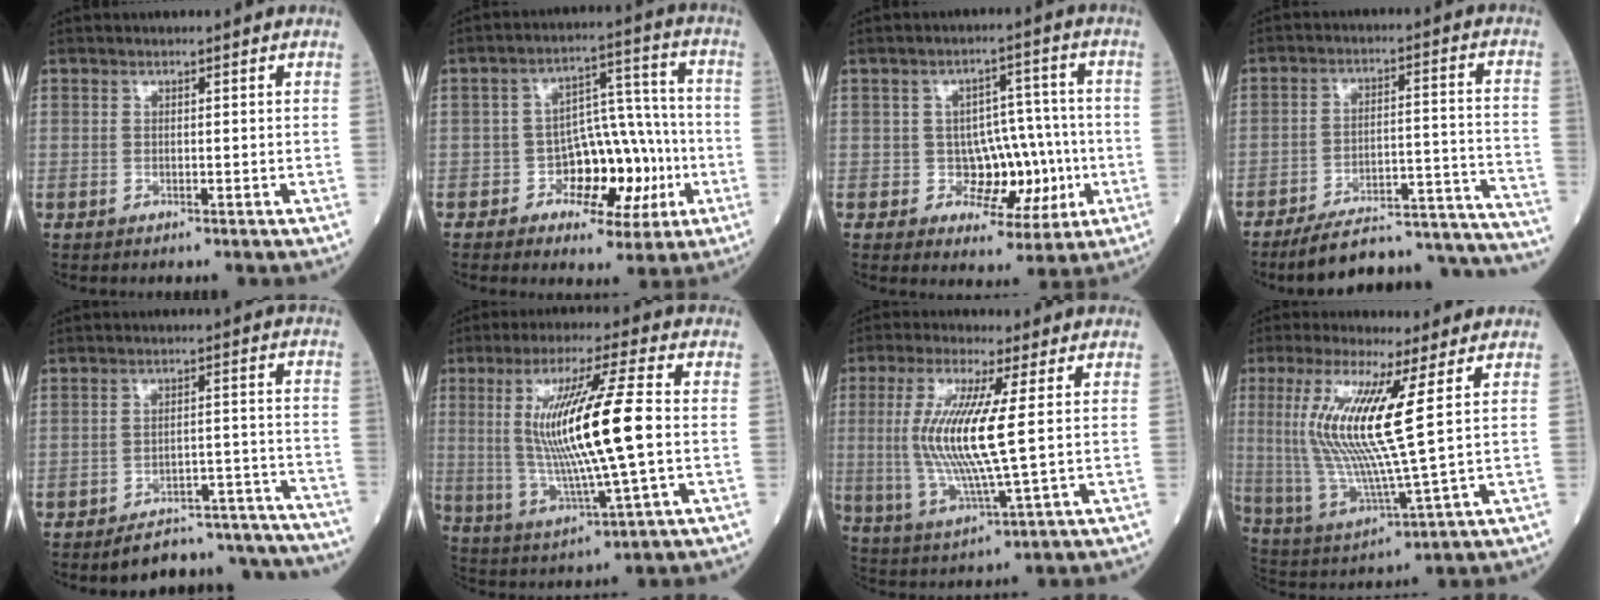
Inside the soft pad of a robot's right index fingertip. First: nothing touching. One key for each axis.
{"total": 10.3, "fx": -2.8, "fy": 6.4, "fz": 7.6, "tx": -0.100, "ty": 0.033, "tz": -0.032}
{"total": 7.8, "fx": -1.2, "fy": 5.8, "fz": 5.1, "tx": -0.049, "ty": 0.024, "tz": -0.004}
{"total": 24.4, "fx": -23.3, "fy": 1.7, "fz": 7.1, "tx": -0.041, "ty": 0.017, "tz": -0.313}
{"total": 17.2, "fx": -16.8, "fy": 2.5, "fz": 2.9, "tx": -0.004, "ty": 0.029, "tz": -0.211}
{"total": 15.7, "fx": 0.8, "fy": 0.3, "fz": 15.6, "tx": -0.306, "ty": -0.005, "tz": 0.016}
{"total": 12.7, "fx": 1.2, "fy": 0.8, "fz": 12.6, "tx": -0.274, "ty": -0.010, "tz": 0.023}
{"total": 14.3, "fx": 3.4, "fy": 0.1, "fz": 13.8, "tx": -0.306, "ty": -0.015, "tz": 0.066}